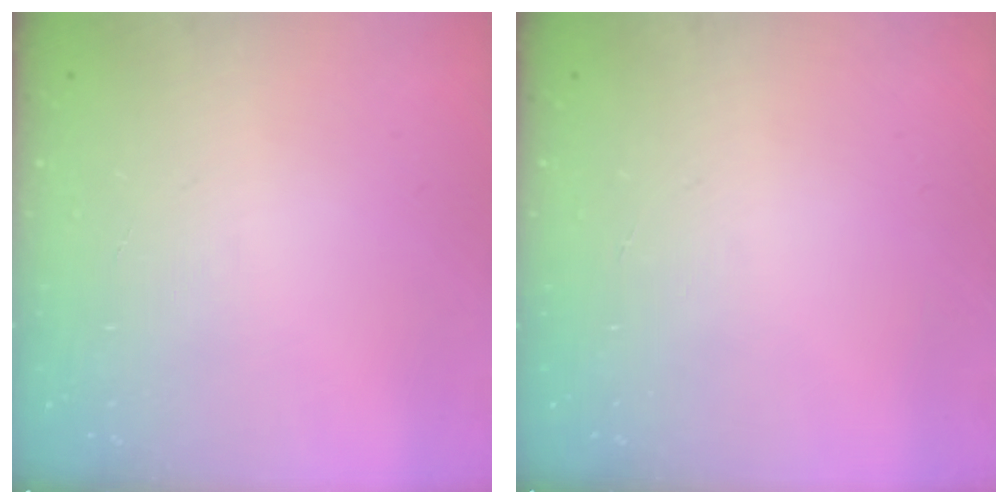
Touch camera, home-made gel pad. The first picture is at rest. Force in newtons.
{"total": 0.0}